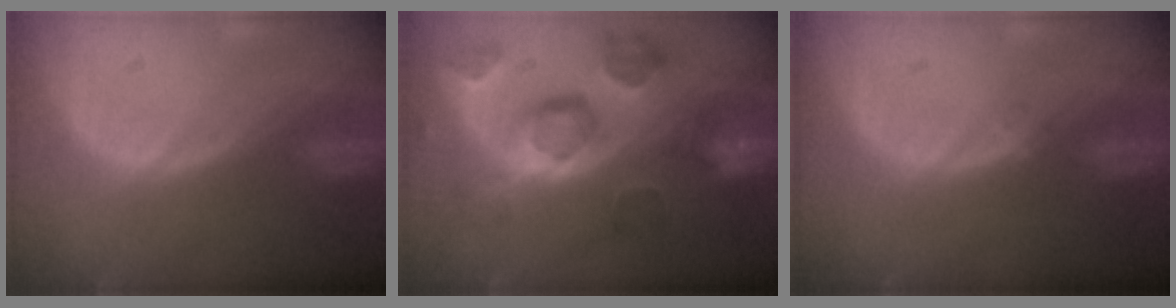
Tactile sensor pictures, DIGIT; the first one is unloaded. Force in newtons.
{"total": 11.2, "press": 10.0, "slide": 5.1}
{"total": 0.8, "press": 0.7, "slide": 0.4}